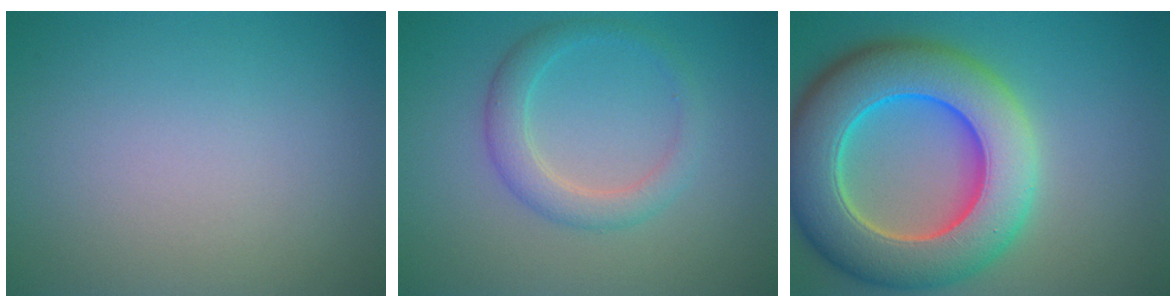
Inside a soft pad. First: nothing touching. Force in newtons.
{"total": 2.8, "press": 2.8, "slide": 0.1}
{"total": 12.2, "press": 12.1, "slide": 0.9}